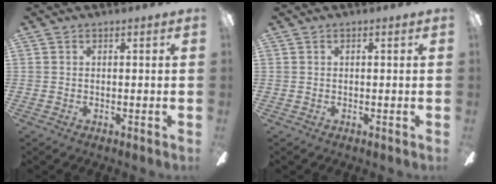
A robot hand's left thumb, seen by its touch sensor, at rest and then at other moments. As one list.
[{"total": 0.0}]